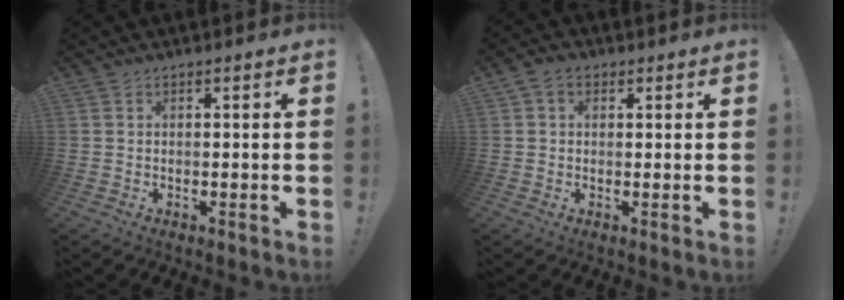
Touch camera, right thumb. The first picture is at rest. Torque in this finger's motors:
{"motor_torque": [0.00, 0.00, 0.03, 0.02, 0.00]}